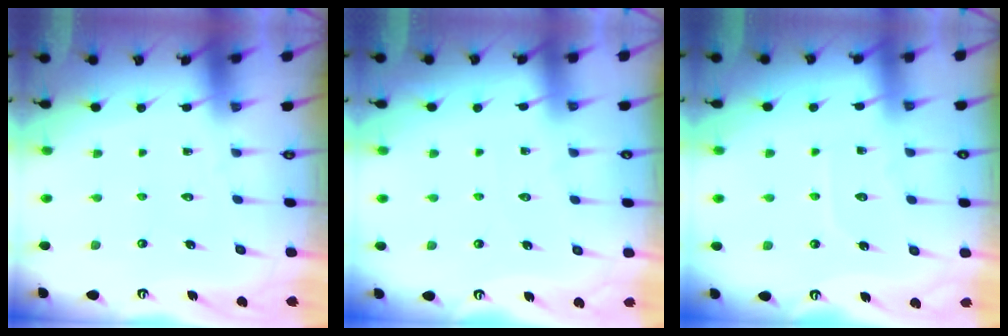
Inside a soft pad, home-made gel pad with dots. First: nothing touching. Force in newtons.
{"total": 1.8, "press": 1.8, "slide": 0.3}
{"total": 4.4, "press": 4.3, "slide": 0.3}